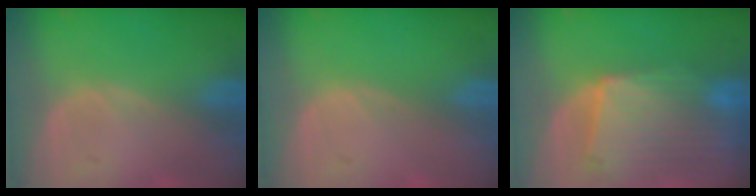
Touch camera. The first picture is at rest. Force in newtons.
{"total": 0.0}
{"total": 10.5, "press": 9.2, "slide": 5.1}